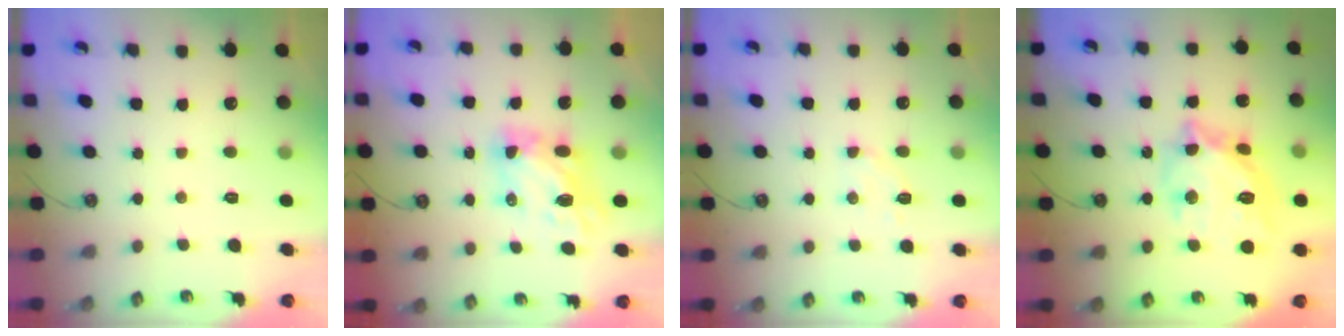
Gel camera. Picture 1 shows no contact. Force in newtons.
{"total": 6.7, "press": 6.7, "slide": 0.4}
{"total": 4.9, "press": 4.8, "slide": 0.7}
{"total": 17.7, "press": 17.6, "slide": 1.5}